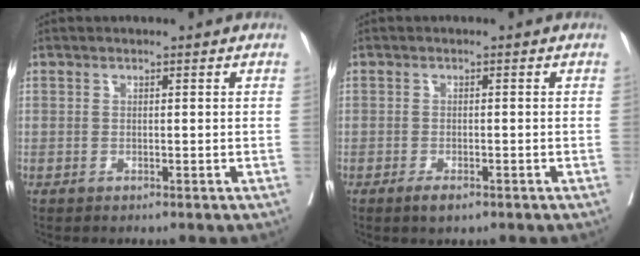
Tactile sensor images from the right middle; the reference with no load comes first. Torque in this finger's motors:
{"motor_torque": [0.55, -0.45, 0.20, 0.05]}